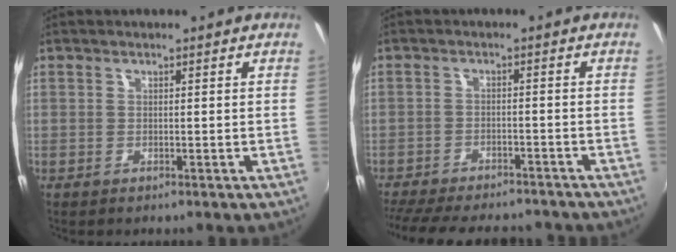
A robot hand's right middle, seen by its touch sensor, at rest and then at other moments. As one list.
[{"total": 17.1, "force": [-14.6, 4.9, 7.3], "torque": [-0.158, -0.023, -0.211]}]